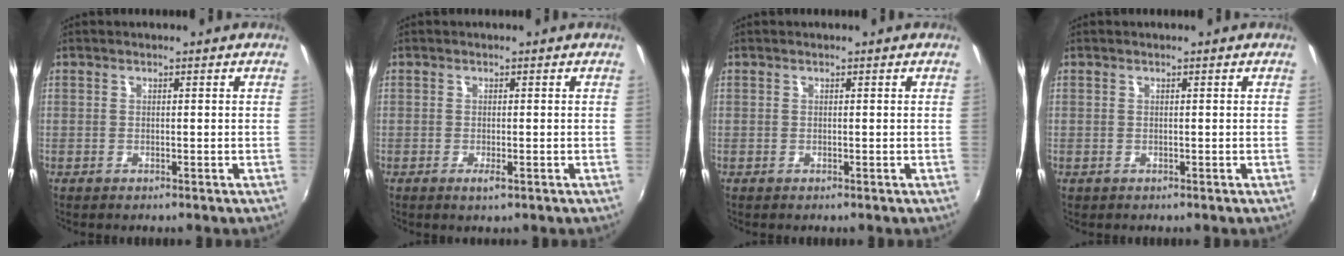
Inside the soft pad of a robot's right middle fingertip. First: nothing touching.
{"total": 1.6, "force": [-0.8, 0.3, 1.3], "torque": [-0.025, -0.006, -0.013]}
{"total": 0.0}
{"total": 0.0}